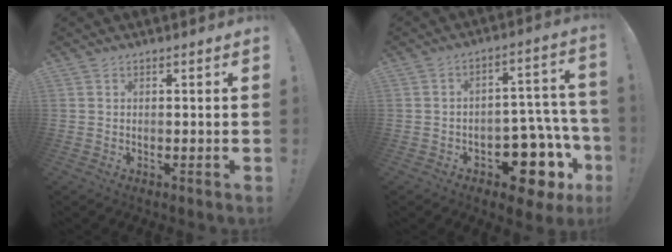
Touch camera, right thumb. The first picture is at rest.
{"total": 13.2, "force": [-7.4, 7.5, 8.0], "torque": [-0.068, 0.048, -0.115]}